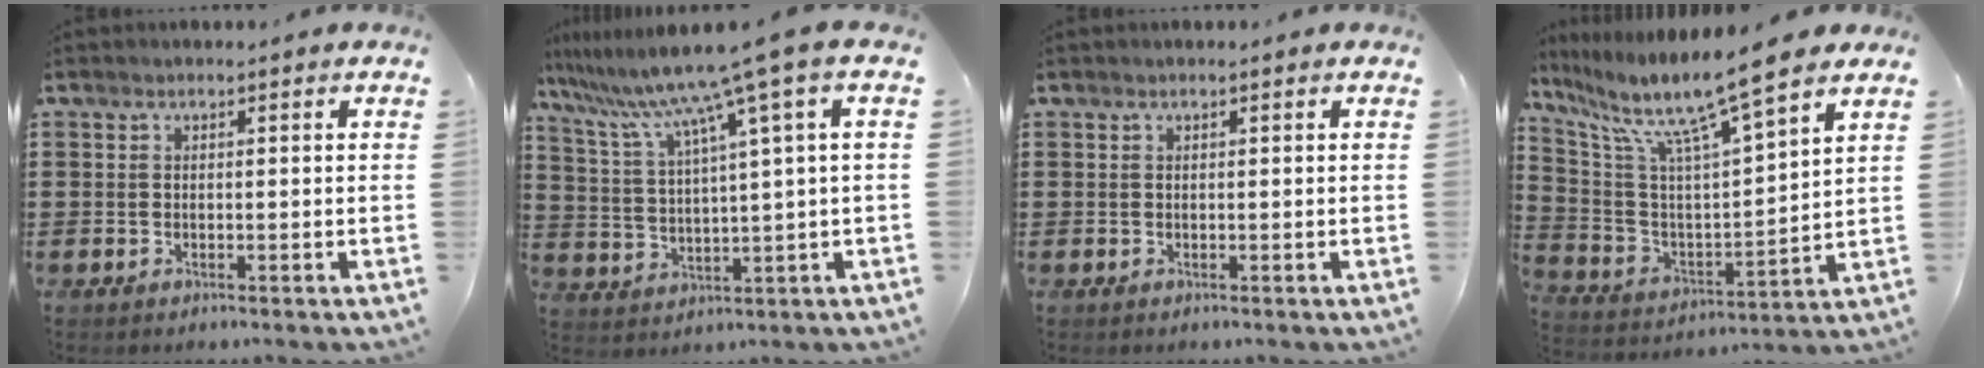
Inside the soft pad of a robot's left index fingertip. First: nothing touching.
{"total": 10.1, "force": [6.7, -1.0, 7.4], "torque": [-0.178, -0.043, 0.102]}
{"total": 0.0}
{"total": 11.1, "force": [8.4, 0.5, 7.2], "torque": [-0.163, -0.059, 0.133]}